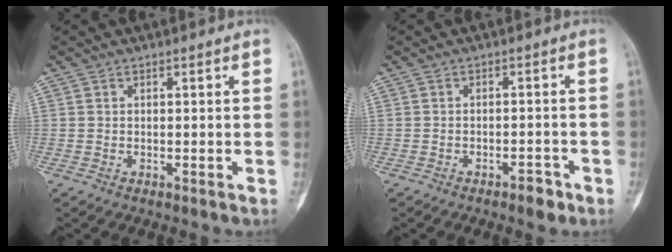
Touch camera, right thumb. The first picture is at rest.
{"total": 2.8, "force": [-1.9, 1.1, 1.6], "torque": [-0.017, 0.013, -0.027]}